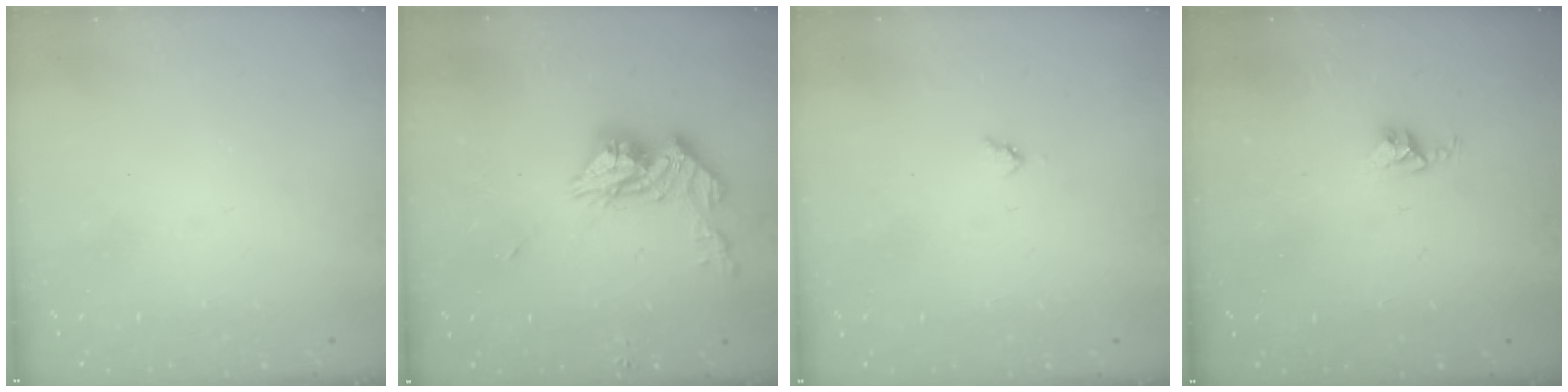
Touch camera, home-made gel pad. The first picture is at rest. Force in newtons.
{"total": 12.3, "press": 12.2, "slide": 1.0}
{"total": 3.0, "press": 3.0, "slide": 0.3}
{"total": 2.8, "press": 2.7, "slide": 0.4}